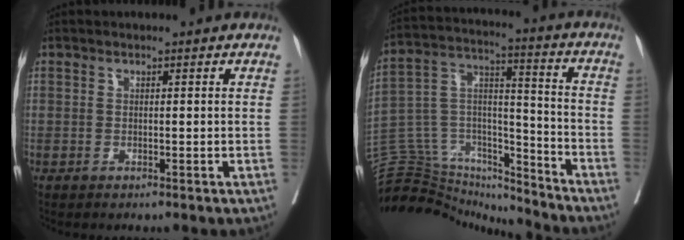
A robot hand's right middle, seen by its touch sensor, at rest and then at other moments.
{"total": 20.1, "force": [-19.3, 4.8, 3.0], "torque": [-0.067, 0.064, -0.310]}